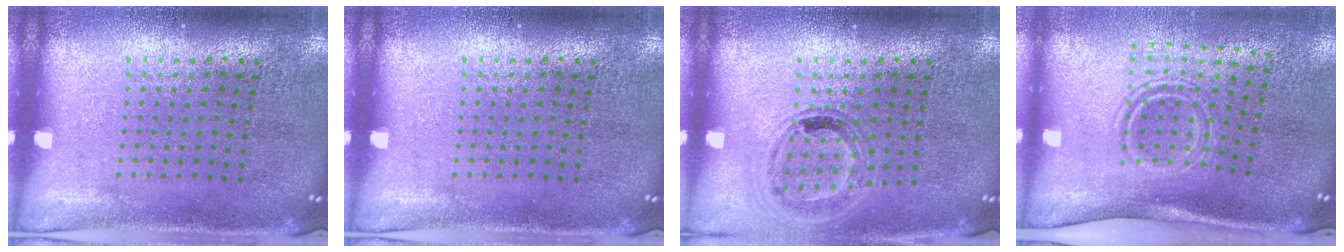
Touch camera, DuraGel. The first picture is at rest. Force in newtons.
{"total": 0.0}
{"total": 1.0, "press": 1.0, "slide": 0.1}
{"total": 1.7, "press": 1.1, "slide": 1.3}